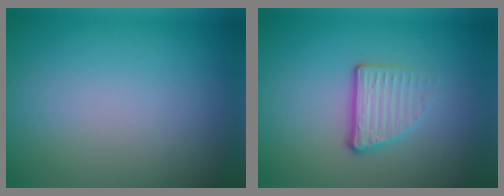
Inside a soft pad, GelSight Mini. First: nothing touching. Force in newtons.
{"total": 3.5, "press": 2.3, "slide": 2.6}